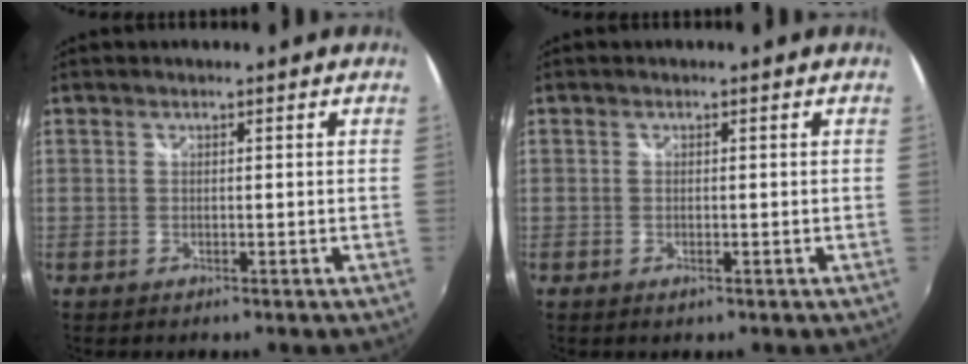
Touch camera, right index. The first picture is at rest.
{"total": 0.6, "force": [-0.3, 0.2, 0.5], "torque": [-0.012, -0.001, -0.005]}